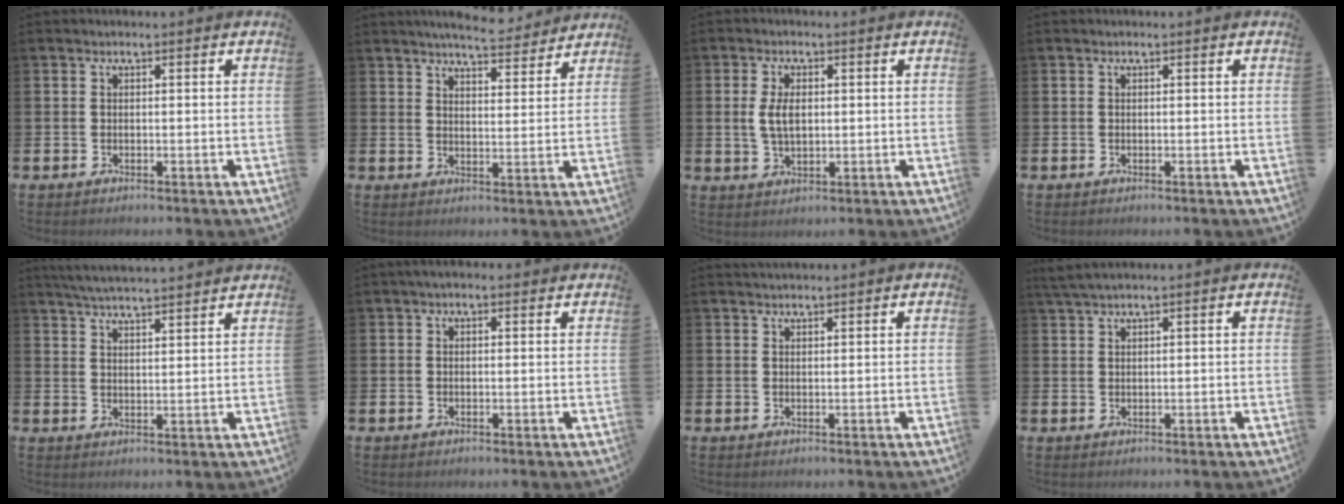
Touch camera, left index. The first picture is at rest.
{"total": 6.0, "force": [5.9, 0.4, 1.2], "torque": [-0.026, -0.034, 0.104]}
{"total": 4.1, "force": [1.0, 2.2, 3.3], "torque": [-0.057, 0.004, 0.013]}
{"total": 0.0}
{"total": 4.7, "force": [4.6, -0.3, 0.7], "torque": [-0.023, -0.025, 0.082]}
{"total": 1.1, "force": [0.6, 0.7, 0.5], "torque": [-0.002, 0.006, 0.008]}
{"total": 1.2, "force": [1.1, 0.3, 0.1], "torque": [0.006, 0.000, 0.019]}
{"total": 2.1, "force": [1.8, 0.0, 1.1], "torque": [-0.027, 0.004, 0.033]}